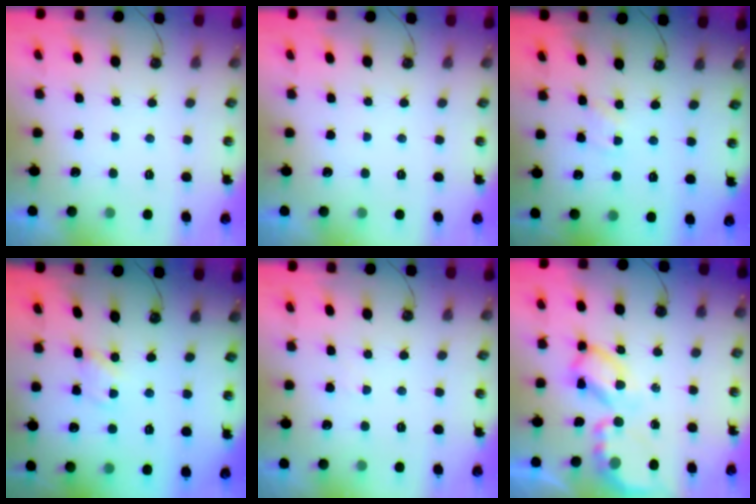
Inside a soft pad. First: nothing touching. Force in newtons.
{"total": 0.0}
{"total": 1.5, "press": 1.5, "slide": 0.3}
{"total": 1.6, "press": 1.6, "slide": 0.2}
{"total": 1.9, "press": 1.9, "slide": 0.3}
{"total": 10.4, "press": 10.4, "slide": 0.9}